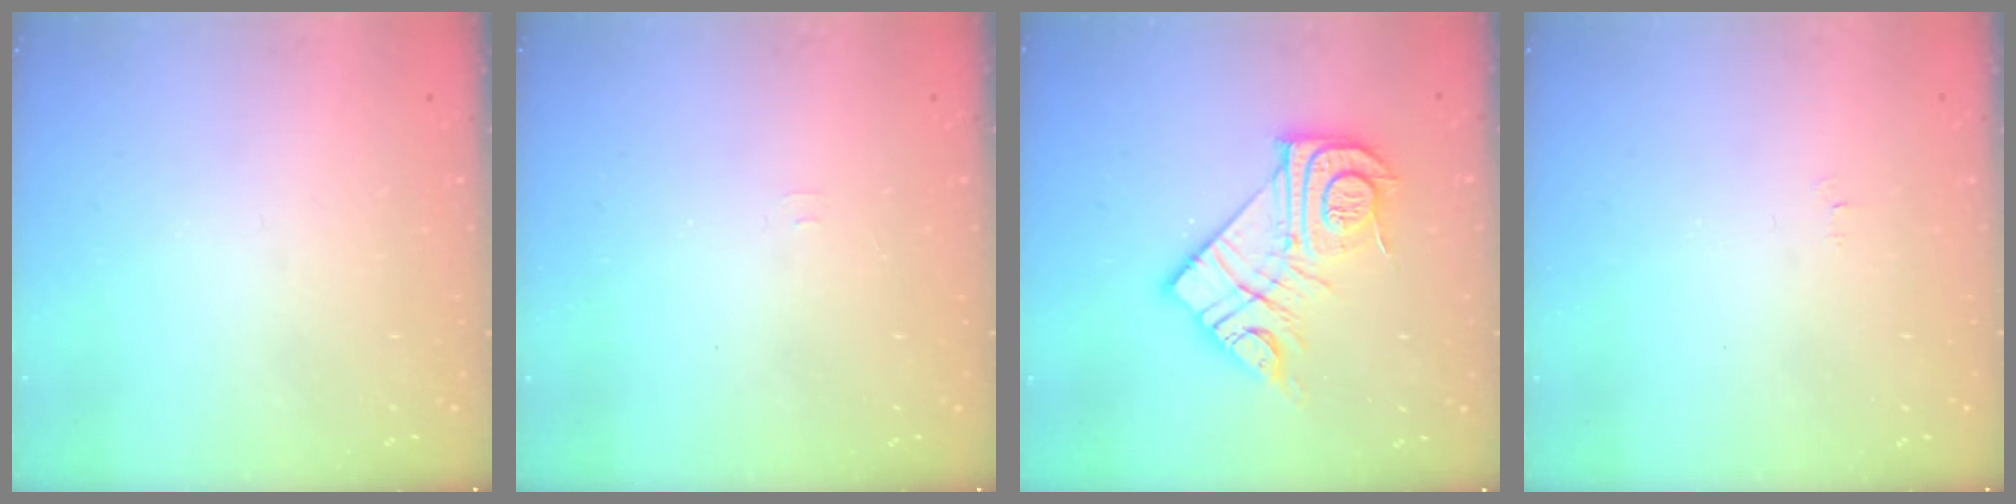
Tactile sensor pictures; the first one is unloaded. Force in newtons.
{"total": 3.4, "press": 3.3, "slide": 0.4}
{"total": 16.9, "press": 16.9, "slide": 1.5}
{"total": 2.5, "press": 2.5, "slide": 0.3}